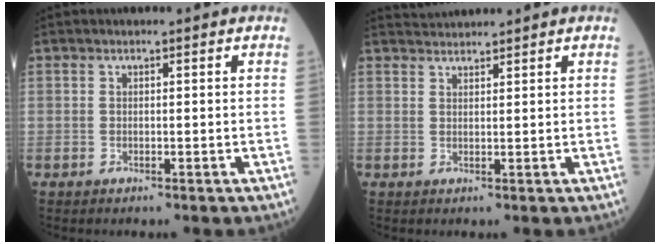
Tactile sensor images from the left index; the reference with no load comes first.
{"total": 2.3, "force": [2.2, -0.4, -0.3], "torque": [-0.003, 0.016, 0.050]}